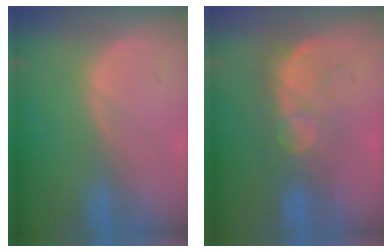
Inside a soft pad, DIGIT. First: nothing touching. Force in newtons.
{"total": 7.6, "press": 7.2, "slide": 2.3}